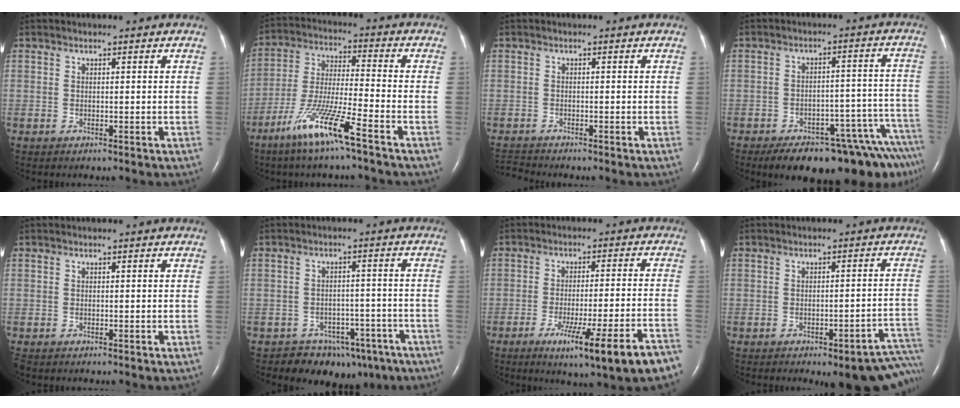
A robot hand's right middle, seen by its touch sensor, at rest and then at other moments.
{"total": 11.4, "force": [-7.0, -0.4, 9.0], "torque": [-0.185, -0.026, -0.141]}
{"total": 1.9, "force": [-1.7, -0.6, -0.4], "torque": [0.001, -0.018, -0.032]}
{"total": 17.1, "force": [-14.1, 3.5, 9.2], "torque": [-0.047, 0.032, -0.181]}
{"total": 0.8, "force": [-0.7, 0.3, 0.2], "torque": [-0.007, -0.001, -0.010]}
{"total": 10.3, "force": [-7.4, 6.8, 2.3], "torque": [-0.012, 0.025, -0.088]}
{"total": 15.1, "force": [-9.6, -0.4, 11.6], "torque": [-0.130, -0.019, -0.134]}
{"total": 13.1, "force": [-11.0, 2.4, 6.8], "torque": [-0.006, 0.028, -0.117]}